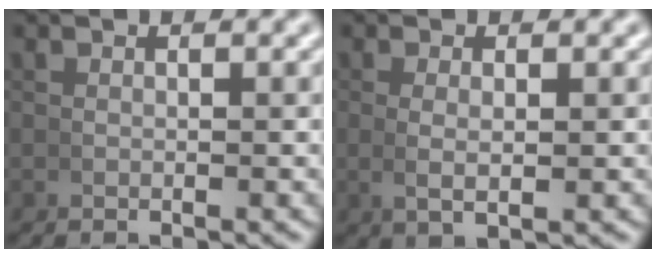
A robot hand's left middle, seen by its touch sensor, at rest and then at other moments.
{"total": 1.9, "force": [0.2, 0.5, 1.8], "torque": [-0.039, -0.008, 0.012]}